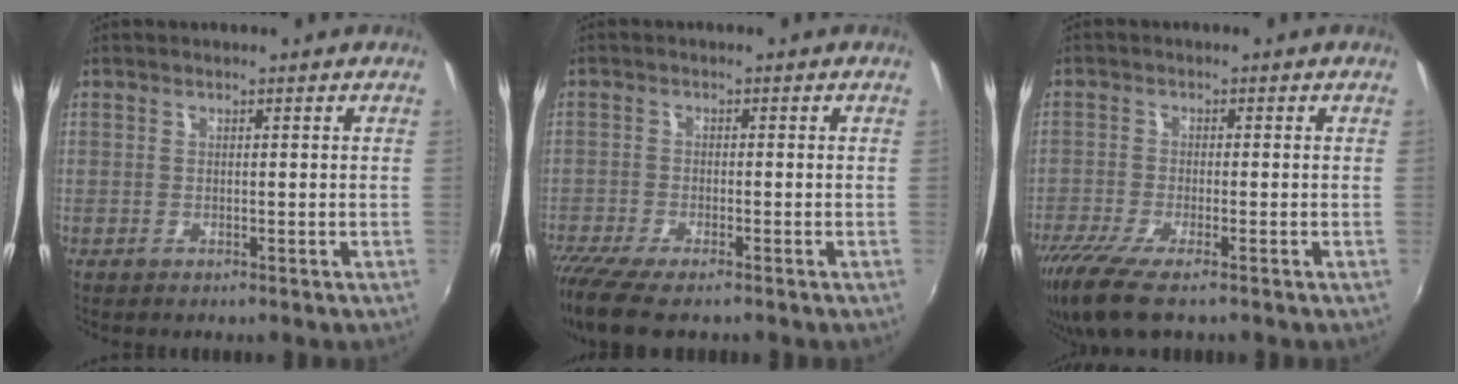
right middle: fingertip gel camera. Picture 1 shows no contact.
{"total": 8.8, "force": [-6.9, 1.8, 5.1], "torque": [-0.128, -0.042, -0.129]}
{"total": 8.8, "force": [-6.3, 1.6, 5.9], "torque": [-0.141, -0.035, -0.117]}